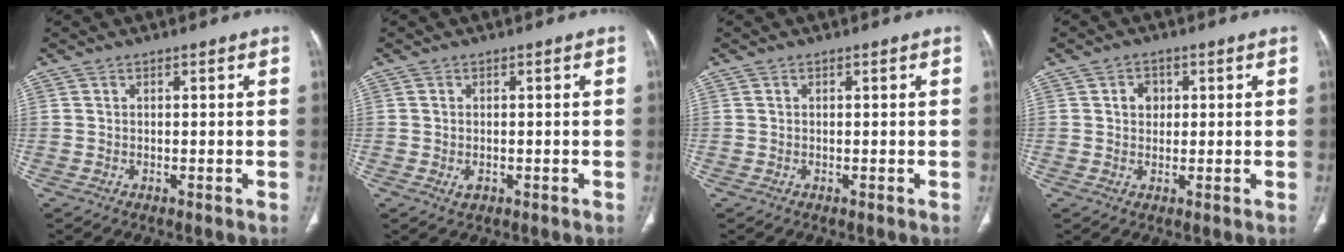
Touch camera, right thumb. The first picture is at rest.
{"total": 1.7, "force": [-0.4, 1.2, 1.1], "torque": [-0.017, 0.001, -0.003]}
{"total": 0.0}
{"total": 3.0, "force": [0.7, 2.6, 1.5], "torque": [-0.007, 0.002, 0.010]}